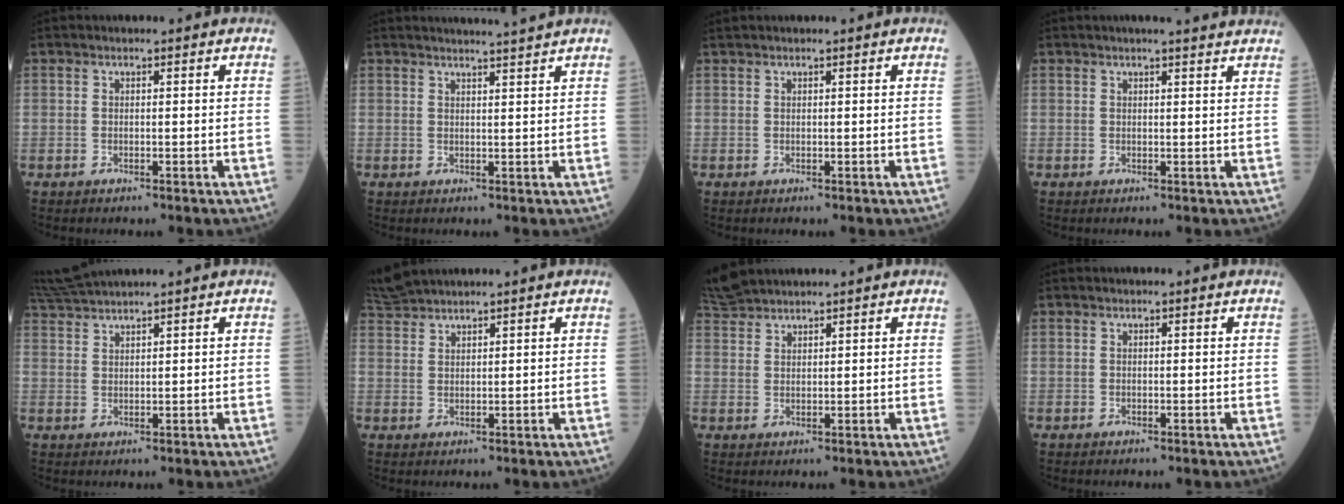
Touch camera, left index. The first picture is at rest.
{"total": 5.6, "force": [5.1, -1.3, 1.8], "torque": [-0.022, 0.005, 0.060]}
{"total": 0.6, "force": [0.5, -0.1, 0.2], "torque": [-0.007, 0.012, 0.016]}
{"total": 5.9, "force": [5.4, 0.0, 2.5], "torque": [-0.030, 0.015, 0.052]}
{"total": 5.0, "force": [4.6, -1.1, 1.5], "torque": [-0.044, 0.017, 0.098]}
{"total": 3.9, "force": [3.9, -0.4, 0.7], "torque": [-0.029, 0.021, 0.086]}
{"total": 4.4, "force": [4.3, 0.2, 0.8], "torque": [-0.030, 0.023, 0.093]}
{"total": 0.0}